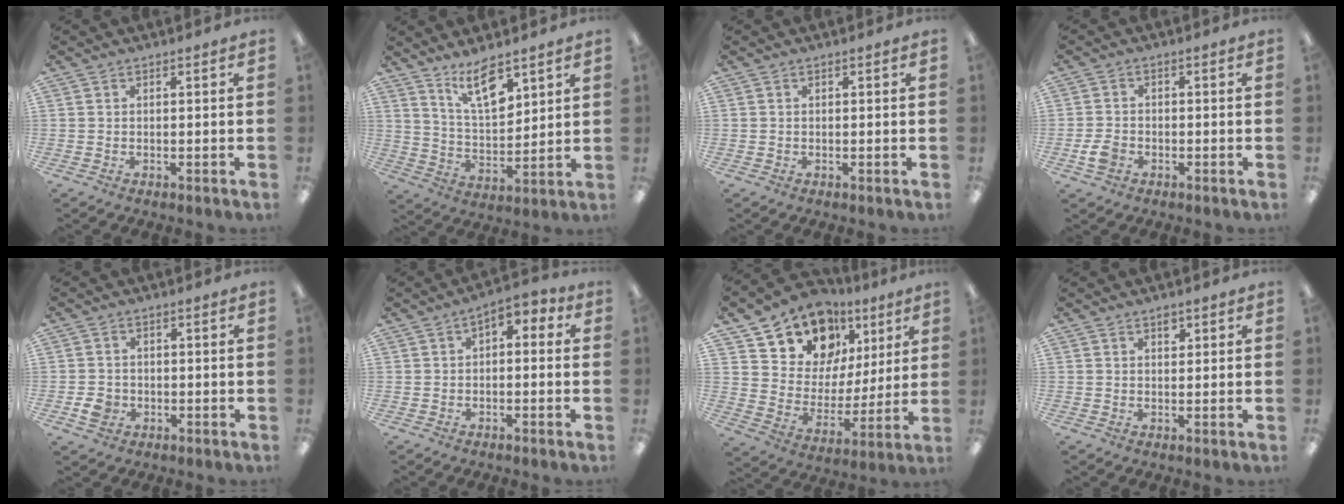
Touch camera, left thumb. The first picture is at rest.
{"total": 11.1, "force": [7.8, 3.9, 6.8], "torque": [-0.110, -0.044, 0.136]}
{"total": 0.0}
{"total": 3.9, "force": [-1.6, 2.8, 2.3], "torque": [-0.048, 0.005, -0.030]}
{"total": 3.7, "force": [-1.1, 3.1, 1.6], "torque": [-0.022, -0.001, -0.021]}
{"total": 3.5, "force": [-0.2, 2.3, 2.6], "torque": [-0.032, 0.002, -0.010]}
{"total": 14.6, "force": [10.2, 9.4, 4.4], "torque": [-0.085, -0.069, 0.190]}
{"total": 2.0, "force": [1.3, 1.0, 1.0], "torque": [0.003, -0.008, 0.018]}